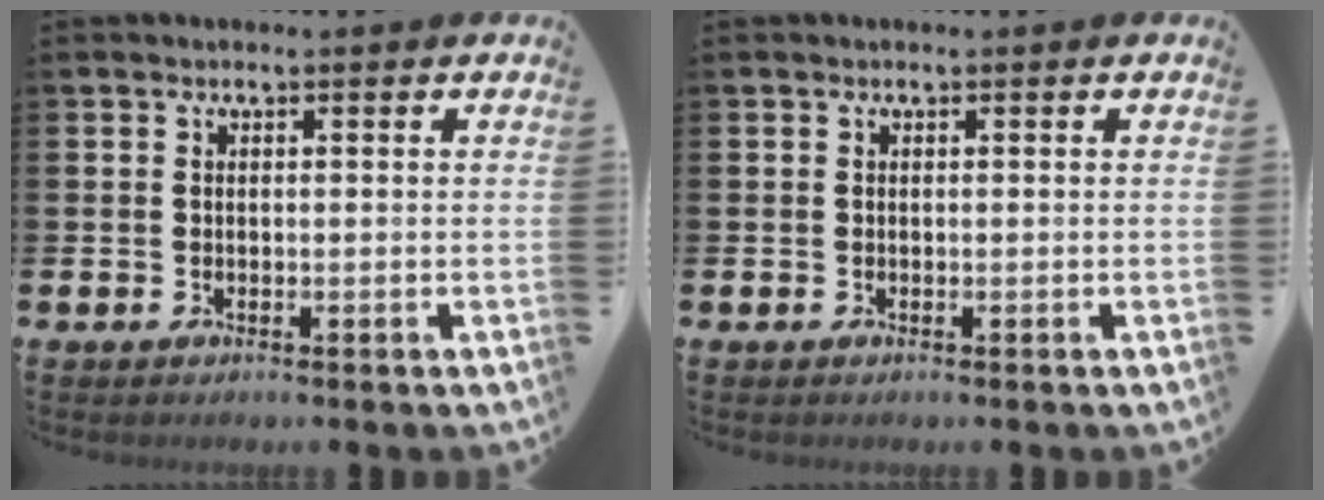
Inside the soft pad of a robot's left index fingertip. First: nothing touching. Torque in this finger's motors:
{"motor_torque": [0.00, 0.00, 0.00, 0.00]}